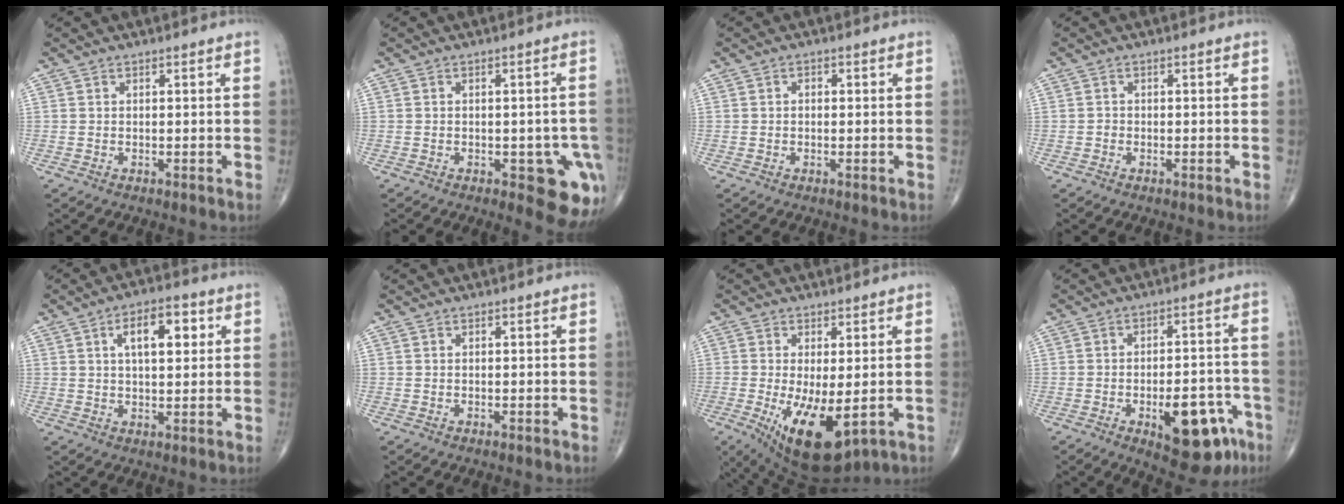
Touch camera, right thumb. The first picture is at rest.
{"total": 9.6, "force": [-3.7, 3.9, 7.9], "torque": [-0.061, 0.002, -0.040]}
{"total": 0.9, "force": [0.0, 0.7, 0.7], "torque": [-0.003, 0.004, -0.003]}
{"total": 0.6, "force": [-0.3, 0.5, 0.1], "torque": [0.005, 0.003, -0.010]}
{"total": 8.8, "force": [2.8, 4.1, 7.3], "torque": [-0.088, 0.002, 0.039]}
{"total": 0.0}
{"total": 12.8, "force": [-3.2, 5.1, 11.2], "torque": [-0.190, -0.024, -0.031]}
{"total": 14.7, "force": [-6.5, 6.5, 11.4], "torque": [-0.123, 0.034, -0.078]}